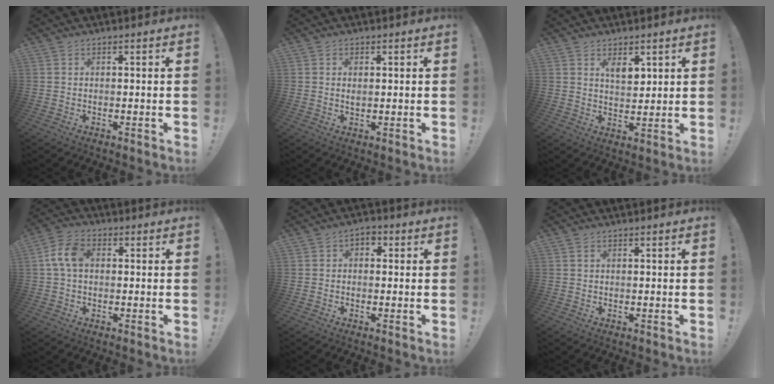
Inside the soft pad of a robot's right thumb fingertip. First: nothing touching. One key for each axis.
{"total": 1.0, "fx": 0.3, "fy": 0.6, "fz": 0.7, "tx": -0.014, "ty": 0.003, "tz": 0.004}
{"total": 5.2, "fx": 3.1, "fy": 2.5, "fz": 3.4, "tx": -0.049, "ty": -0.019, "tz": 0.051}
{"total": 8.1, "fx": 0.9, "fy": 5.4, "fz": 6.0, "tx": -0.117, "ty": 0.015, "tz": 0.020}
{"total": 2.8, "fx": -0.5, "fy": 2.2, "fz": 1.6, "tx": -0.014, "ty": 0.003, "tz": -0.012}
{"total": 0.7, "fx": 0.4, "fy": 0.5, "fz": 0.3, "tx": -0.007, "ty": 0.001, "tz": 0.009}